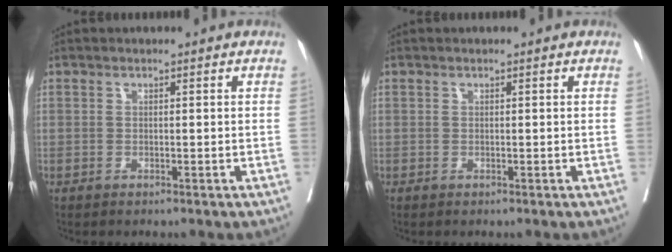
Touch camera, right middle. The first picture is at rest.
{"total": 0.0}